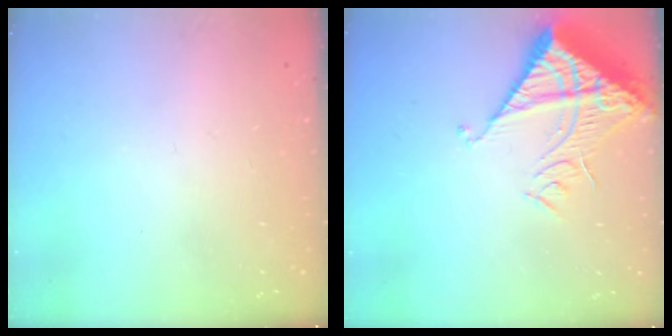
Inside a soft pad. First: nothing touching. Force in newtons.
{"total": 13.1, "press": 13.0, "slide": 1.7}